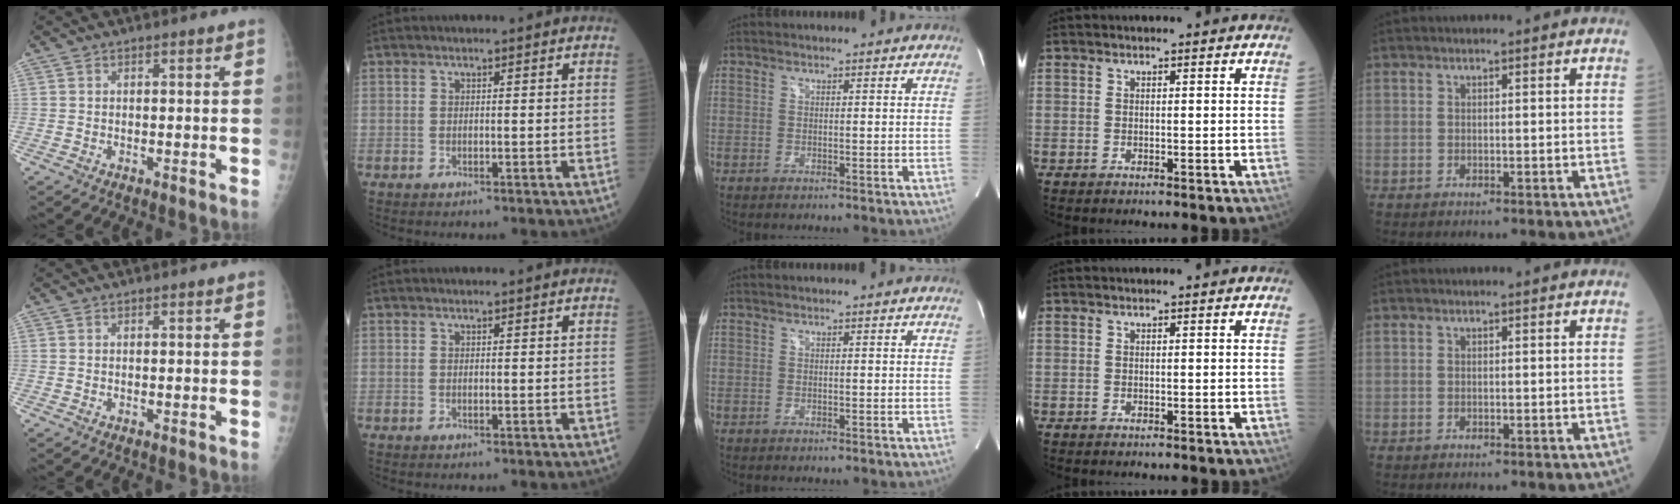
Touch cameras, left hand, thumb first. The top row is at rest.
{}